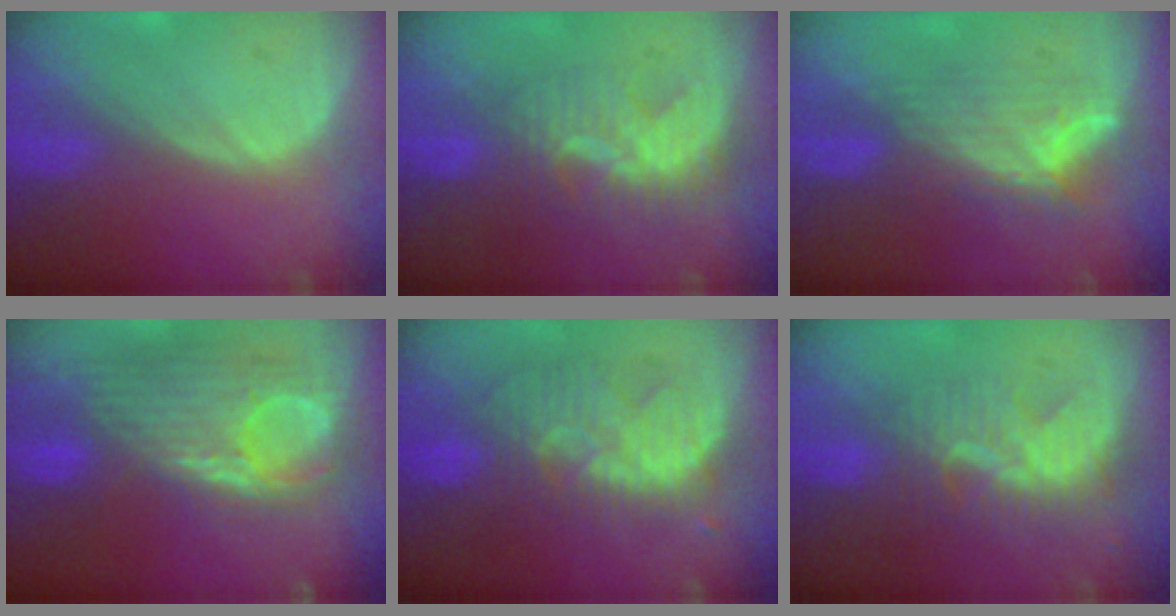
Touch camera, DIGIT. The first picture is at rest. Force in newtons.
{"total": 8.8, "press": 7.6, "slide": 4.4}
{"total": 7.9, "press": 6.8, "slide": 4.0}
{"total": 11.0, "press": 10.4, "slide": 3.5}
{"total": 9.1, "press": 9.1, "slide": 0.6}
{"total": 8.7, "press": 7.6, "slide": 4.3}